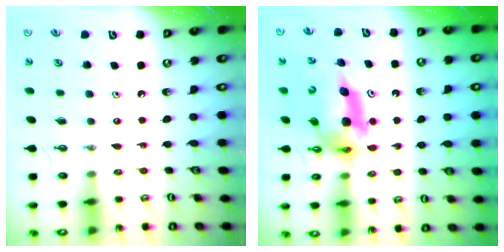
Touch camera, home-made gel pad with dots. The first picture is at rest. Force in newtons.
{"total": 11.3, "press": 11.3, "slide": 1.2}